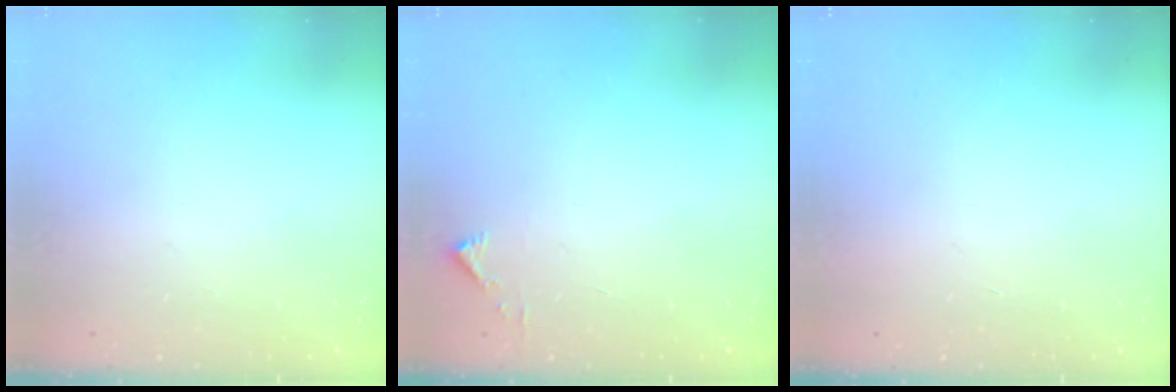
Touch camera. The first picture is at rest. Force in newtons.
{"total": 2.3, "press": 2.3, "slide": 0.2}
{"total": 1.5, "press": 1.5, "slide": 0.1}